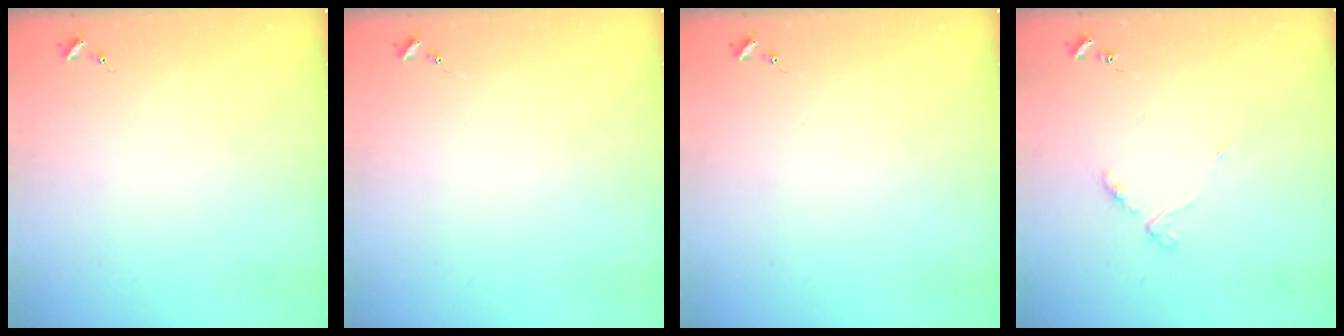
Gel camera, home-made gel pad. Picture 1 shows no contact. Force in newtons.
{"total": 0.0}
{"total": 0.0}
{"total": 4.4, "press": 4.3, "slide": 0.5}